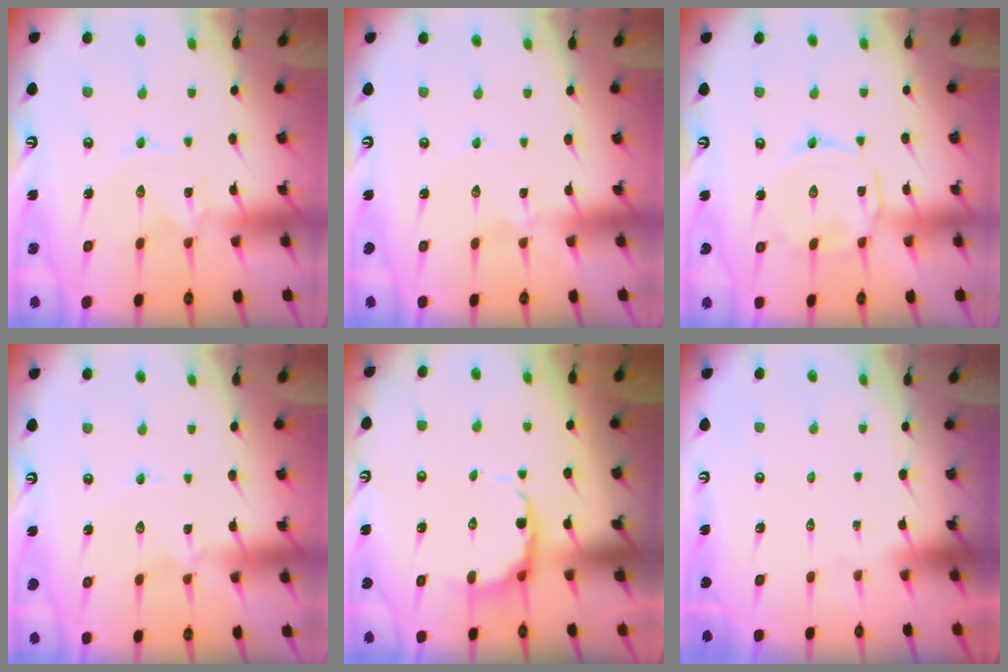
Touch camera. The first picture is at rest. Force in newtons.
{"total": 0.9, "press": 0.9, "slide": 0.1}
{"total": 4.7, "press": 4.7, "slide": 0.3}
{"total": 0.6, "press": 0.5, "slide": 0.2}
{"total": 6.9, "press": 6.5, "slide": 2.5}
{"total": 0.0}